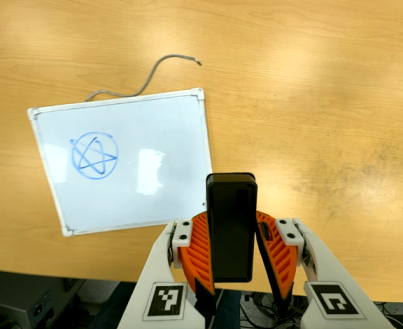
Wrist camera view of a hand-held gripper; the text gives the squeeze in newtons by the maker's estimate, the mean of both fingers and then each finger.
{"total": 5.1, "left": 4.5, "right": 5.7}